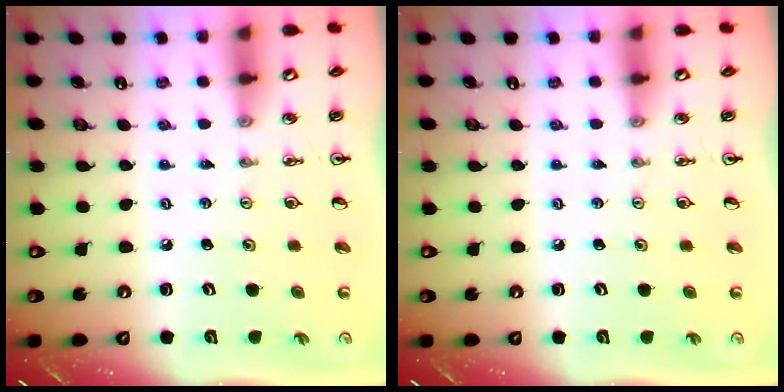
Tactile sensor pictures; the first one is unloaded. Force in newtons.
{"total": 0.0}